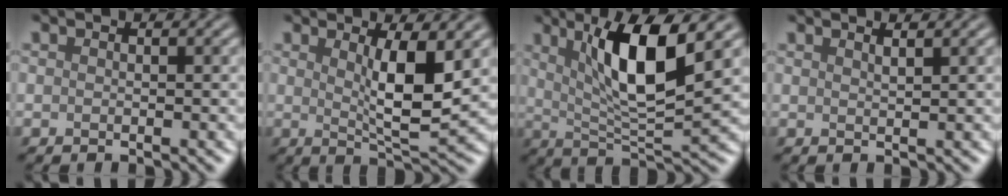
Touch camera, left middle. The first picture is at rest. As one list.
[{"total": 4.8, "force": [1.2, 1.1, 4.5], "torque": [-0.076, -0.008, 0.025]}, {"total": 8.3, "force": [3.0, 1.9, 7.5], "torque": [-0.122, -0.004, 0.055]}, {"total": 0.8, "force": [0.8, 0.0, 0.3], "torque": [0.000, 0.004, 0.015]}]